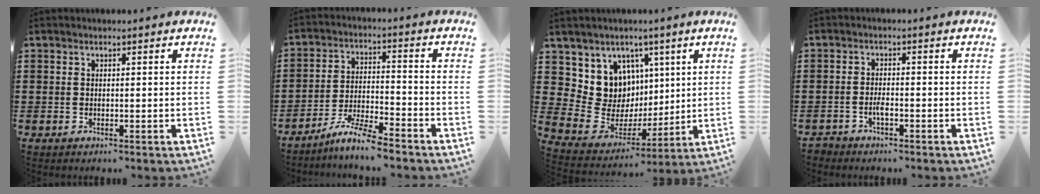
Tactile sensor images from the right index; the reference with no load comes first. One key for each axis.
{"total": 6.4, "fx": -5.8, "fy": 0.0, "fz": 2.7, "tx": -0.066, "ty": -0.008, "tz": -0.113}
{"total": 10.1, "fx": 3.2, "fy": 9.3, "fz": 2.3, "tx": -0.074, "ty": -0.037, "tz": 0.070}
{"total": 1.7, "fx": -1.2, "fy": 0.8, "fz": 1.0, "tx": -0.021, "ty": -0.001, "tz": -0.022}